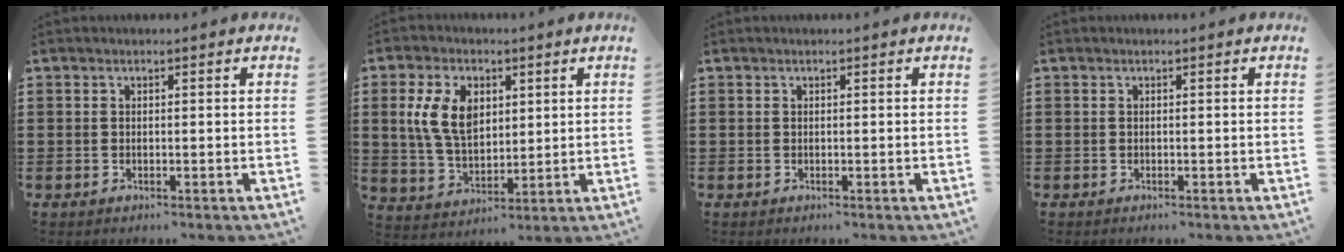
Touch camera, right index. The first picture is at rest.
{"total": 8.8, "force": [2.4, 5.7, 6.3], "torque": [-0.159, 0.011, 0.039]}
{"total": 0.0}
{"total": 0.0}